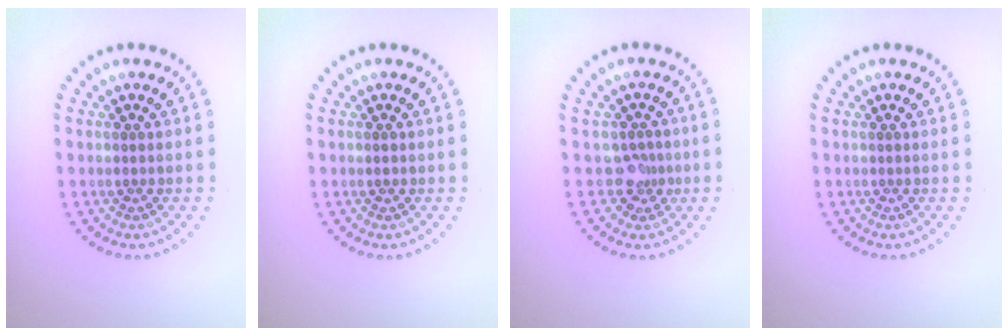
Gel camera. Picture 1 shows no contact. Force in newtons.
{"total": 0.7, "press": 0.7, "slide": 0.2}
{"total": 2.1, "press": 1.5, "slide": 1.4}
{"total": 0.0}